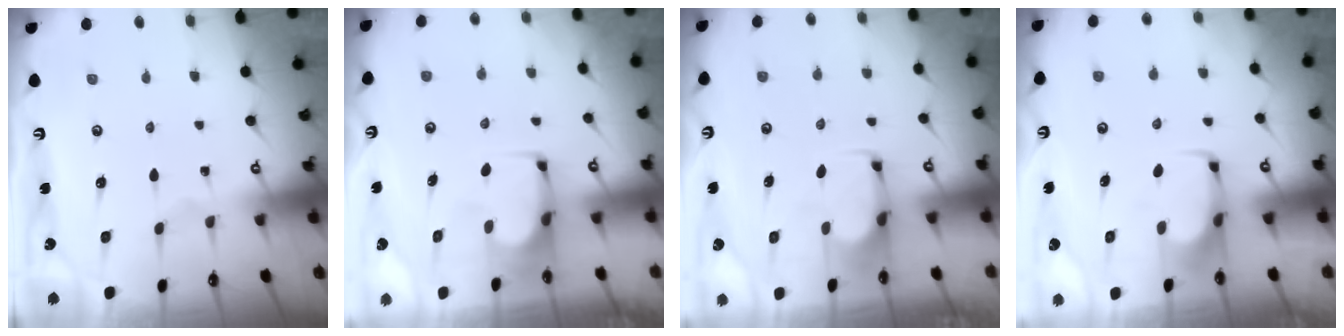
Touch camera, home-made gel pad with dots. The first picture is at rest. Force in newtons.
{"total": 1.5, "press": 1.5, "slide": 0.2}
{"total": 2.6, "press": 2.5, "slide": 0.9}
{"total": 1.6, "press": 1.5, "slide": 0.5}